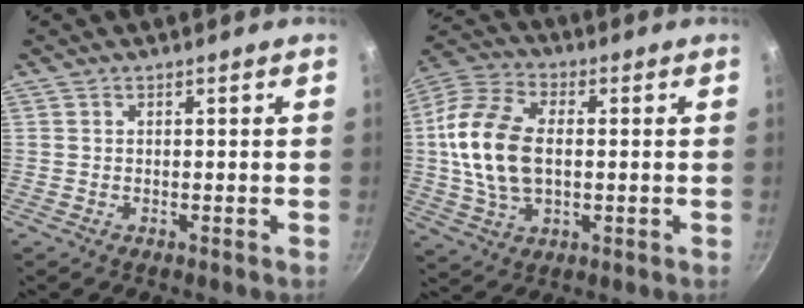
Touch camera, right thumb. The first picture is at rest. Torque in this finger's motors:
{"motor_torque": [-0.97, 1.55, 1.70, 0.05, 0.58]}